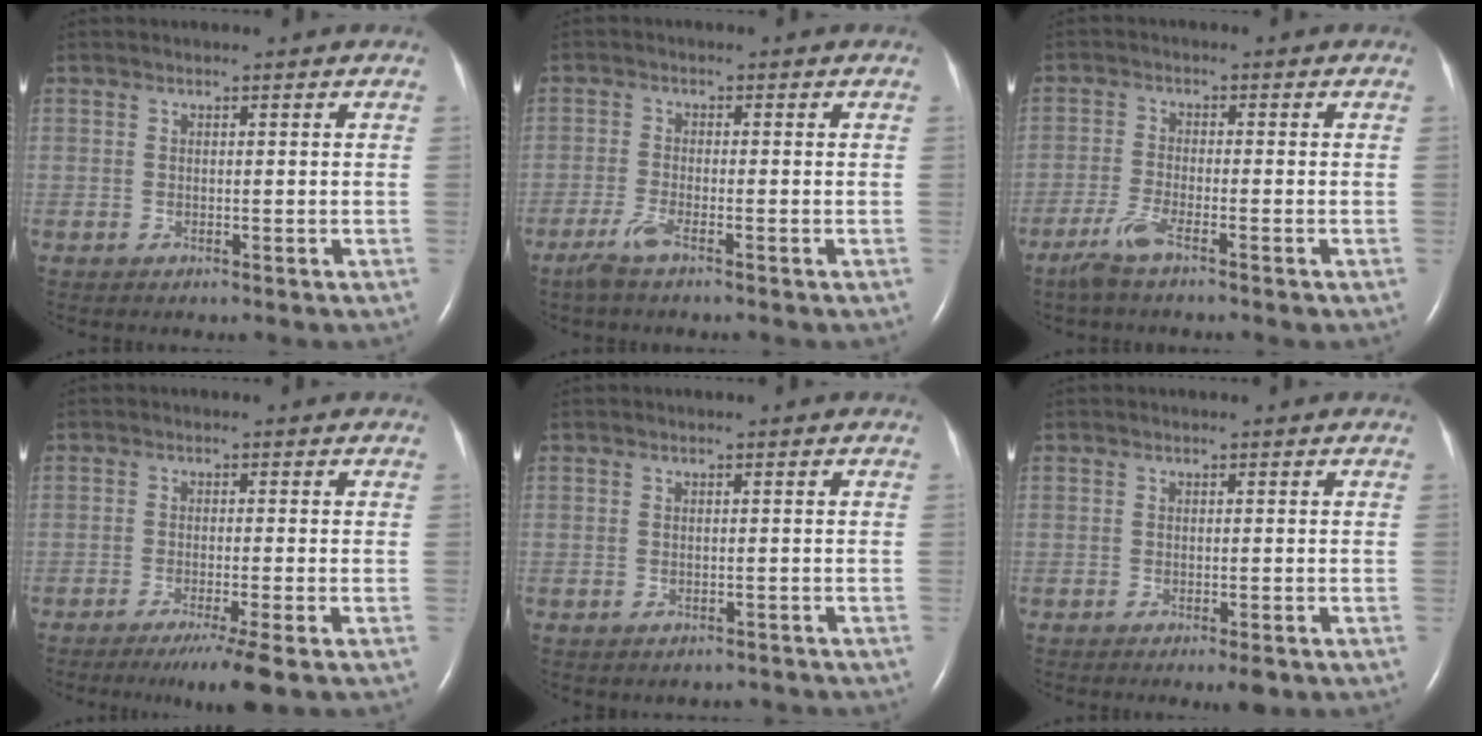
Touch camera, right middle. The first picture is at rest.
{"total": 2.8, "force": [-2.1, 0.1, 1.9], "torque": [-0.053, -0.006, -0.046]}
{"total": 4.1, "force": [-3.0, 0.2, 2.8], "torque": [-0.068, -0.009, -0.063]}
{"total": 5.2, "force": [-3.4, -0.9, 3.8], "torque": [-0.060, -0.016, -0.059]}
{"total": 1.7, "force": [-1.4, 1.0, 0.2], "torque": [-0.005, 0.001, -0.016]}
{"total": 1.9, "force": [-1.2, 0.3, 1.5], "torque": [-0.019, -0.005, -0.014]}